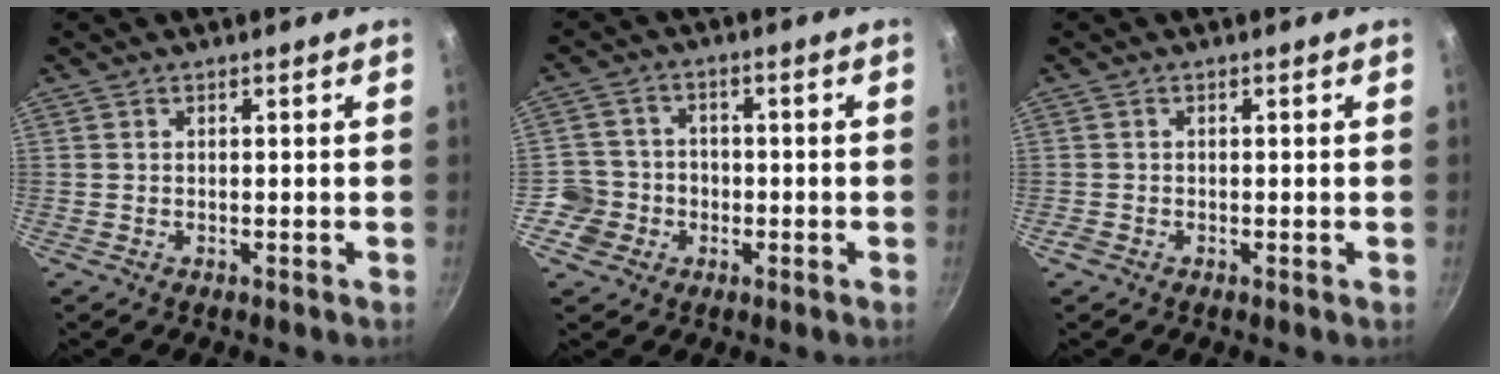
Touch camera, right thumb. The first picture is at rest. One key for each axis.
{"total": 6.4, "fx": -2.1, "fy": 6.0, "fz": 0.5, "tx": 0.030, "ty": 0.020, "tz": -0.041}
{"total": 1.2, "fx": -0.6, "fy": 0.7, "fz": 0.8, "tx": -0.011, "ty": -0.002, "tz": -0.013}